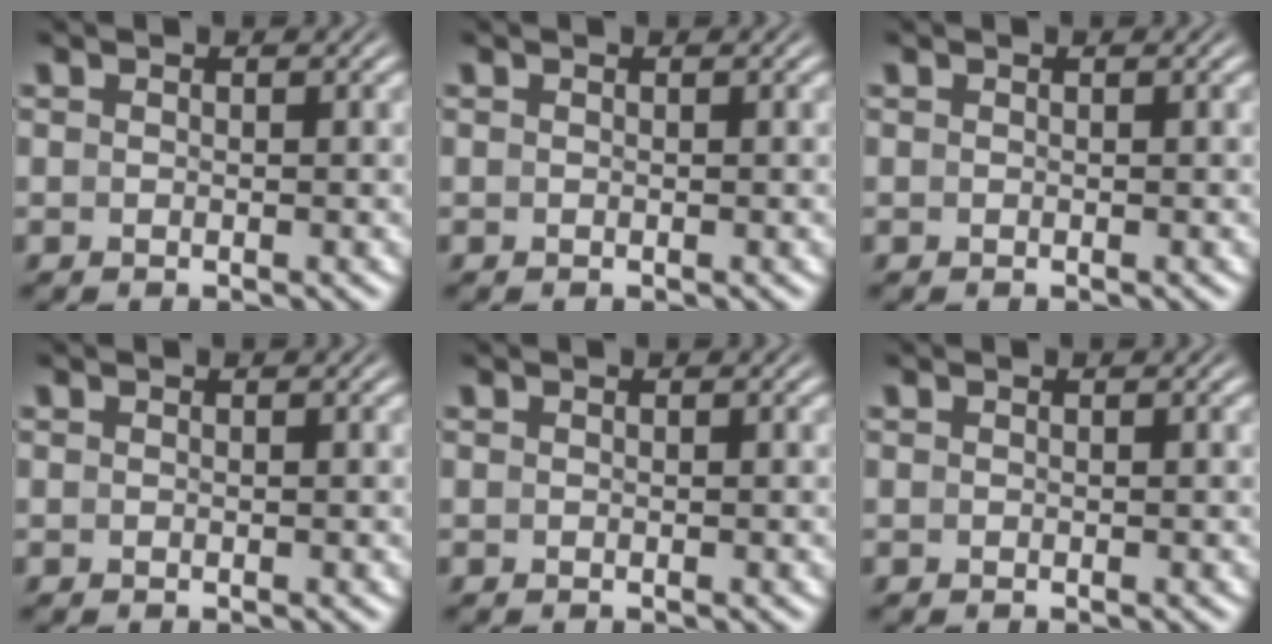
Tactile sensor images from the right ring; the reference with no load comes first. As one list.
[{"total": 0.0}, {"total": 0.0}, {"total": 0.0}, {"total": 0.0}, {"total": 0.0}]